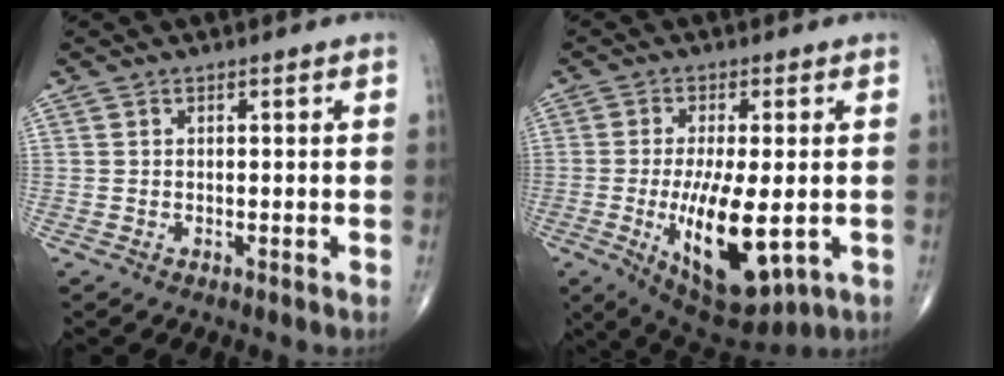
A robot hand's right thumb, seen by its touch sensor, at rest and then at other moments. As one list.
[{"total": 15.0, "force": [-3.1, 5.5, 13.6], "torque": [-0.226, -0.021, -0.034]}]